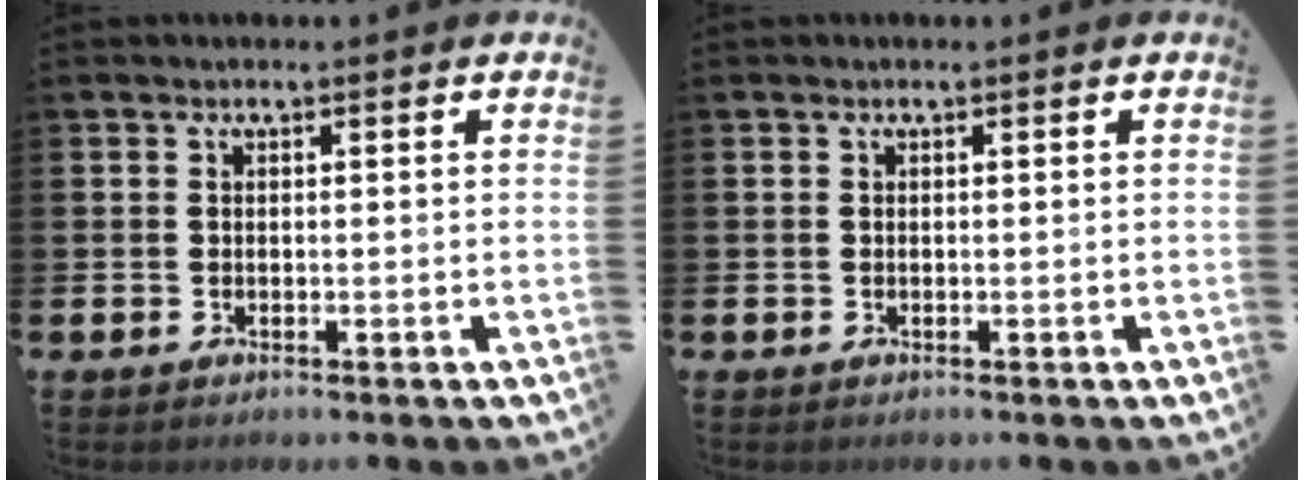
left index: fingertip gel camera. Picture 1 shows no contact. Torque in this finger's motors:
{"motor_torque": [-0.02, 0.00, 0.00, 0.00]}